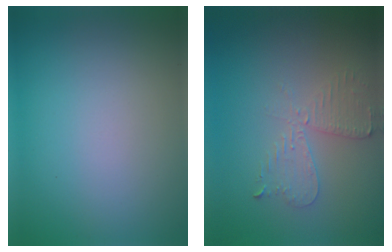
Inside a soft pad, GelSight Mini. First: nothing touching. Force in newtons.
{"total": 2.6, "press": 2.5, "slide": 0.5}